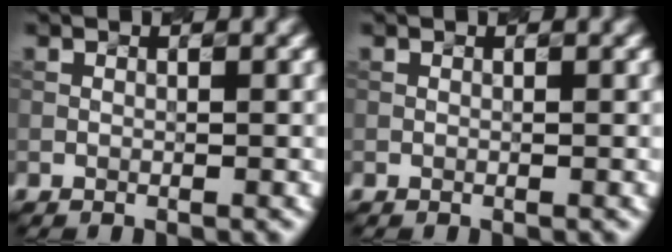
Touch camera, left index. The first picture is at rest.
{"total": 0.0}